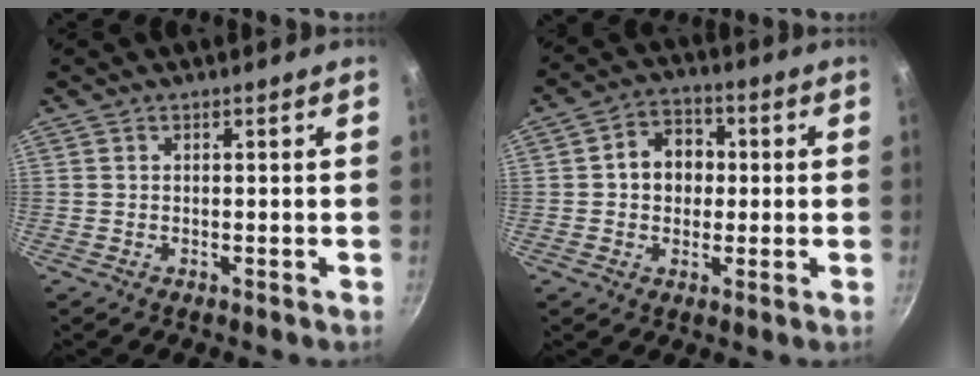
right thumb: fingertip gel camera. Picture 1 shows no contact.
{"total": 8.0, "force": [0.5, 6.5, 4.6], "torque": [-0.036, 0.012, -0.003]}